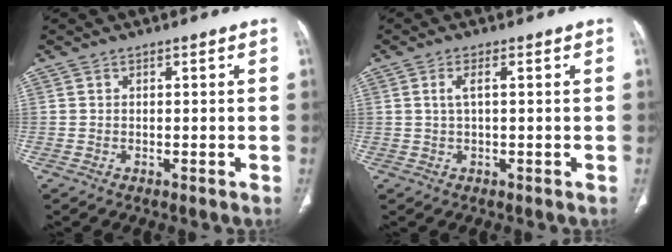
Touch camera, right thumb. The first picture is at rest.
{"total": 2.2, "force": [0.4, 0.5, 2.1], "torque": [-0.051, 0.008, 0.011]}